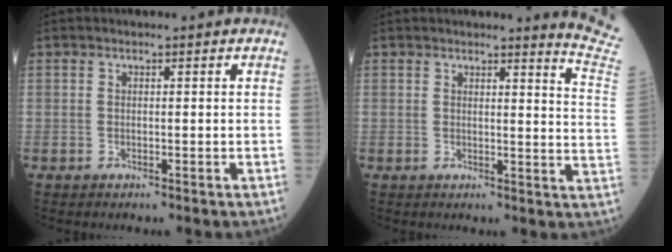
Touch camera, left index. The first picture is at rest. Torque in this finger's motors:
{"motor_torque": [-0.49, -0.88, -0.34, 0.00]}